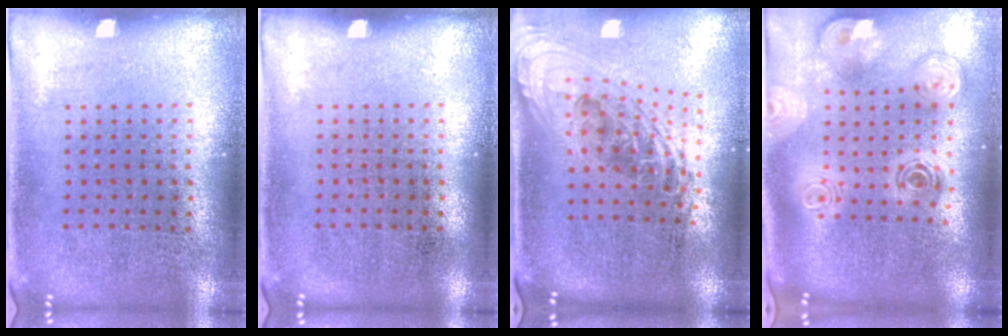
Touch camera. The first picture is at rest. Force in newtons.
{"total": 0.0}
{"total": 2.2, "press": 1.6, "slide": 1.6}
{"total": 2.8, "press": 2.0, "slide": 2.0}